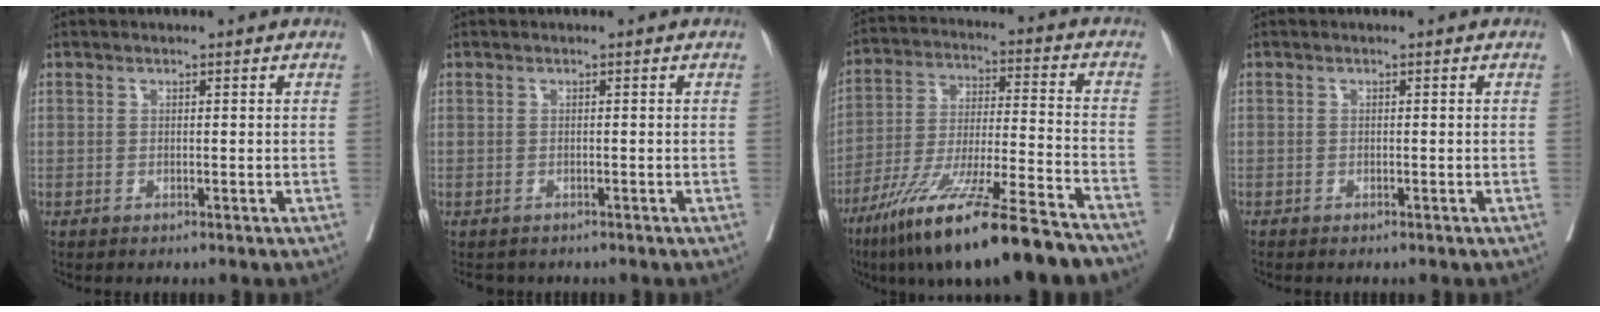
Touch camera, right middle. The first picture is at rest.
{"total": 2.5, "force": [-2.1, 1.3, 0.2], "torque": [-0.005, -0.002, -0.031]}
{"total": 20.5, "force": [-15.0, 0.7, 14.0], "torque": [-0.235, -0.045, -0.258]}
{"total": 0.5, "force": [-0.4, 0.3, 0.1], "torque": [-0.007, 0.001, -0.009]}